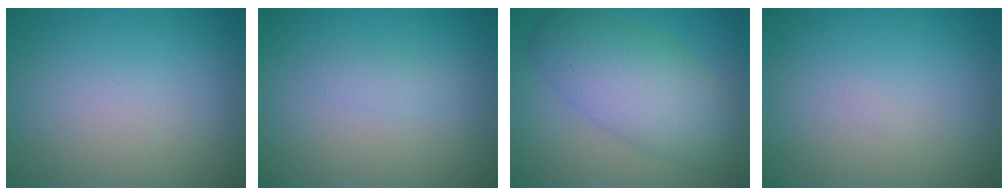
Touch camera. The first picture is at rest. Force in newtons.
{"total": 1.0, "press": 1.0, "slide": 0.1}
{"total": 7.0, "press": 7.0, "slide": 0.3}
{"total": 0.0}